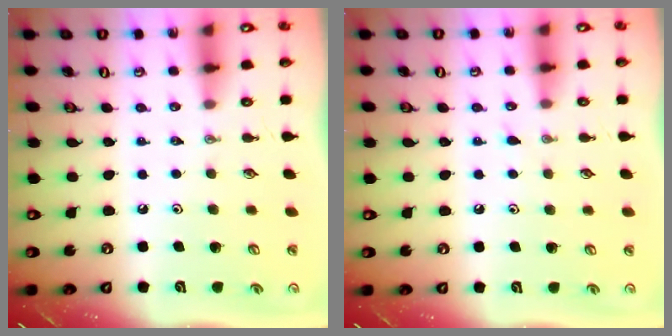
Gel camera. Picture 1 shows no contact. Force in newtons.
{"total": 4.5, "press": 4.5, "slide": 0.4}